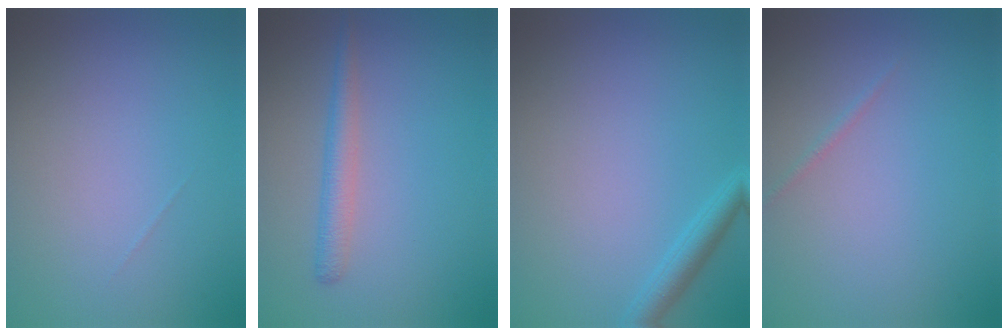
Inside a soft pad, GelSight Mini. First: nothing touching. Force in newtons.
{"total": 2.1, "press": 2.1, "slide": 0.1}
{"total": 2.0, "press": 2.0, "slide": 0.2}
{"total": 0.5, "press": 0.5, "slide": 0.0}